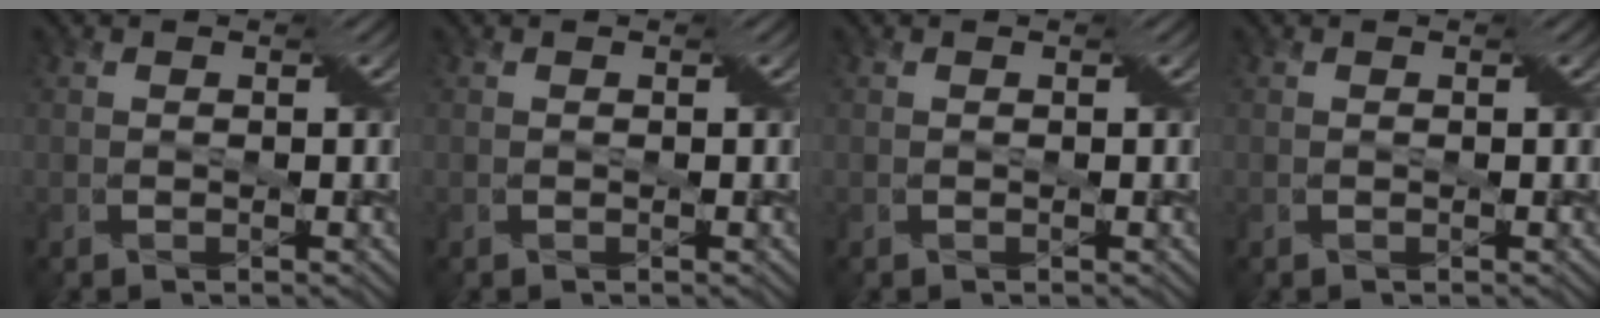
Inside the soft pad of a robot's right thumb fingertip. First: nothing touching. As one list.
[{"total": 0.0}, {"total": 0.0}, {"total": 0.0}]